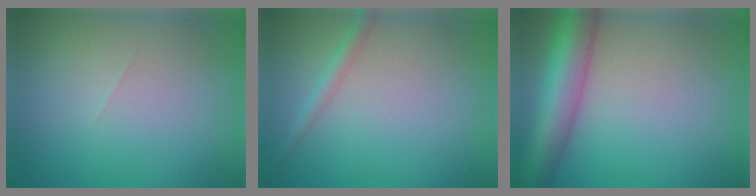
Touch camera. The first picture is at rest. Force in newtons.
{"total": 1.5, "press": 1.5, "slide": 0.1}
{"total": 8.3, "press": 8.3, "slide": 0.4}